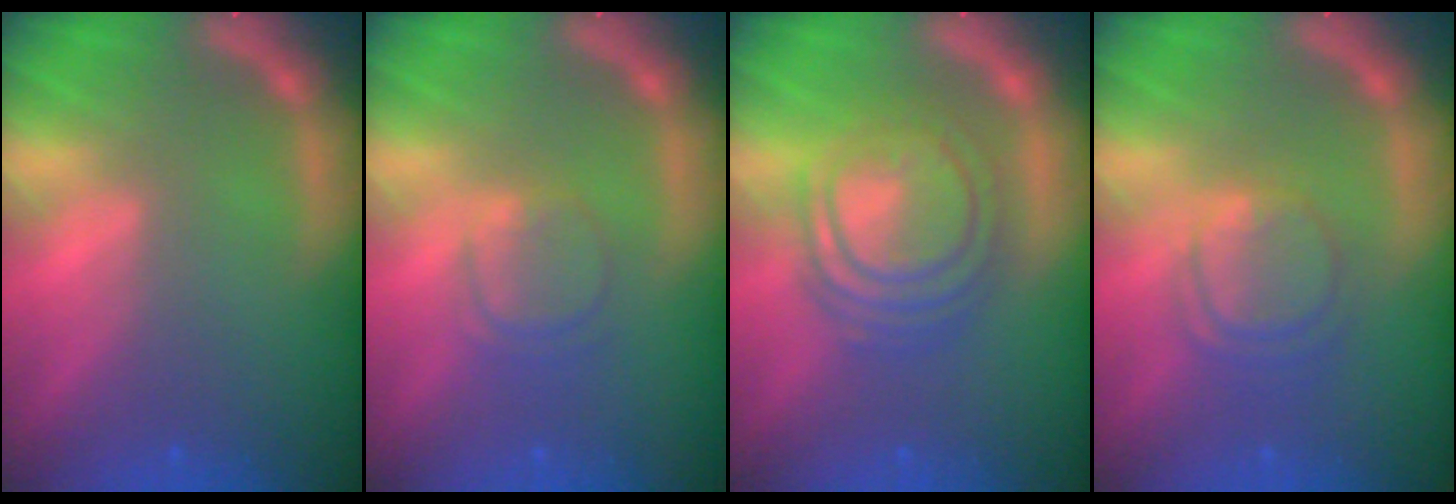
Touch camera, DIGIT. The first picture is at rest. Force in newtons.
{"total": 3.0}
{"total": 8.1}
{"total": 4.5}